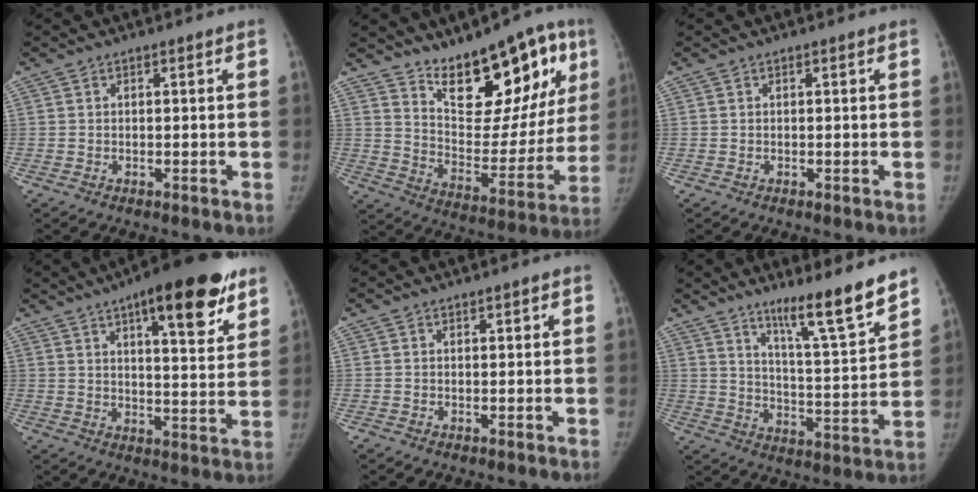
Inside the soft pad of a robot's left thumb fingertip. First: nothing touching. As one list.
[{"total": 20.4, "force": [12.0, 9.3, 13.6], "torque": [-0.123, -0.065, 0.189]}, {"total": 0.0}, {"total": 19.7, "force": [11.4, 5.8, 15.0], "torque": [-0.184, -0.039, 0.161]}, {"total": 0.7, "force": [0.3, 0.4, 0.5], "torque": [0.001, 0.001, 0.003]}, {"total": 13.5, "force": [10.3, 1.0, 8.7], "torque": [-0.121, -0.081, 0.167]}]